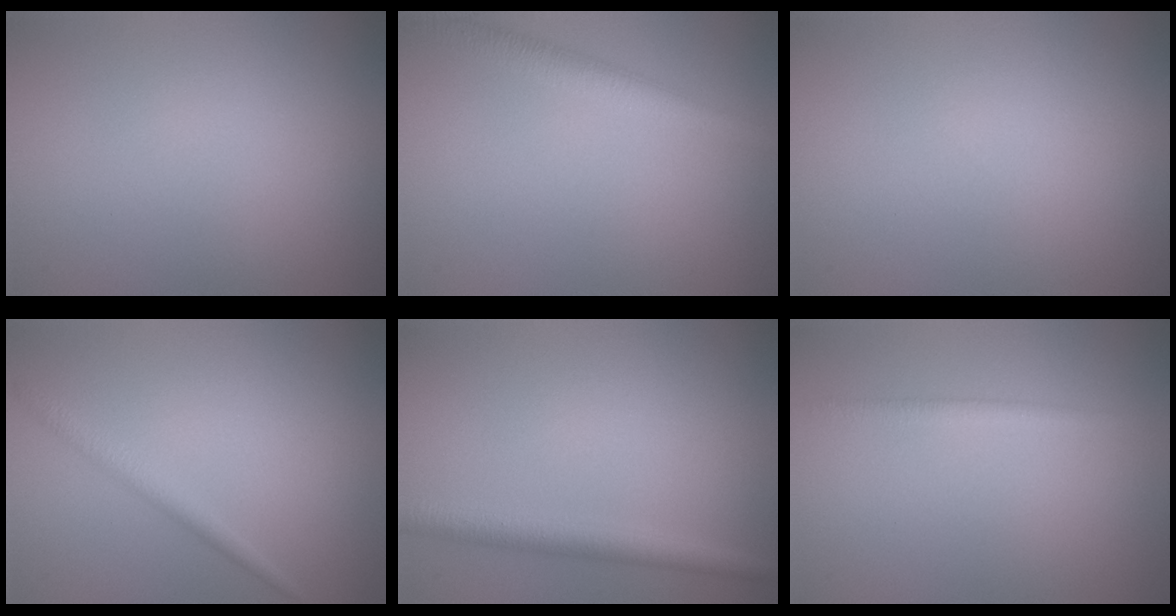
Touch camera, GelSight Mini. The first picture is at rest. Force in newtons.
{"total": 2.9, "press": 2.9, "slide": 0.2}
{"total": 0.0}
{"total": 1.6, "press": 1.6, "slide": 0.1}
{"total": 2.9, "press": 2.9, "slide": 0.1}
{"total": 1.2, "press": 1.2, "slide": 0.0}